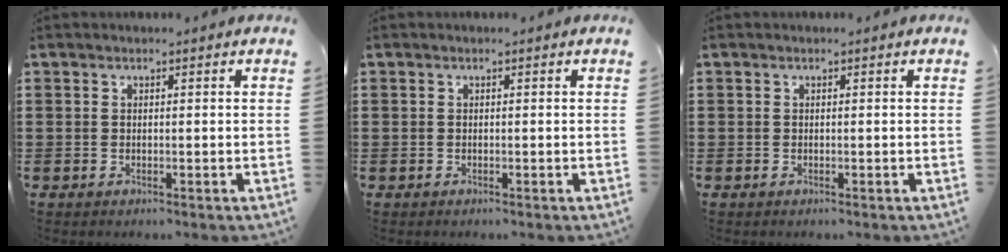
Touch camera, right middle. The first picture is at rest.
{"total": 0.0}
{"total": 0.0}